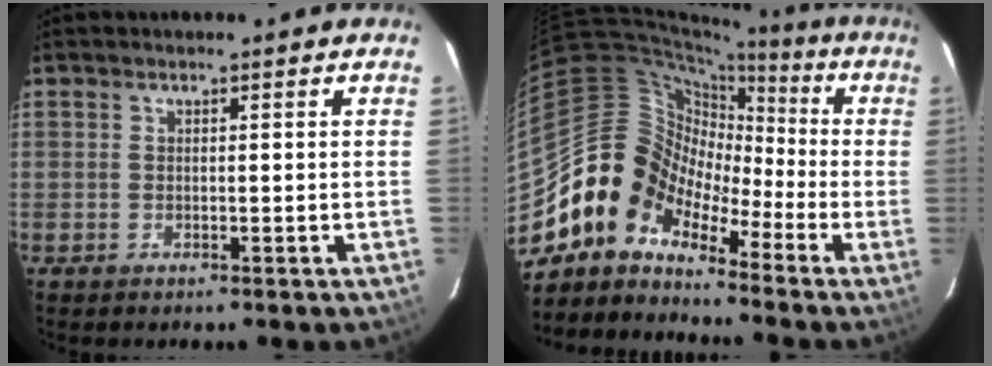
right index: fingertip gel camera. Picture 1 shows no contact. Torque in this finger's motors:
{"motor_torque": [0.78, -0.55, 0.70, 0.04]}